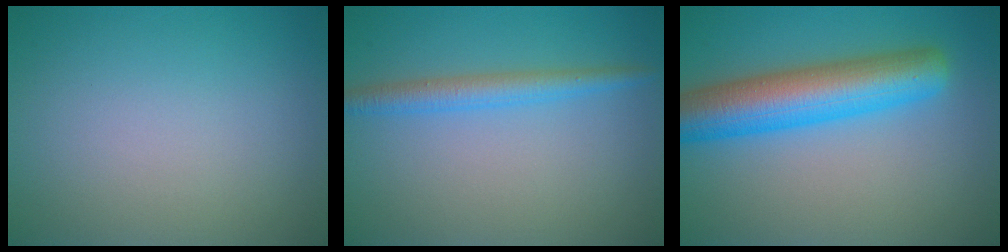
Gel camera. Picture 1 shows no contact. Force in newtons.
{"total": 2.6, "press": 2.6, "slide": 0.1}
{"total": 8.0, "press": 8.0, "slide": 0.2}